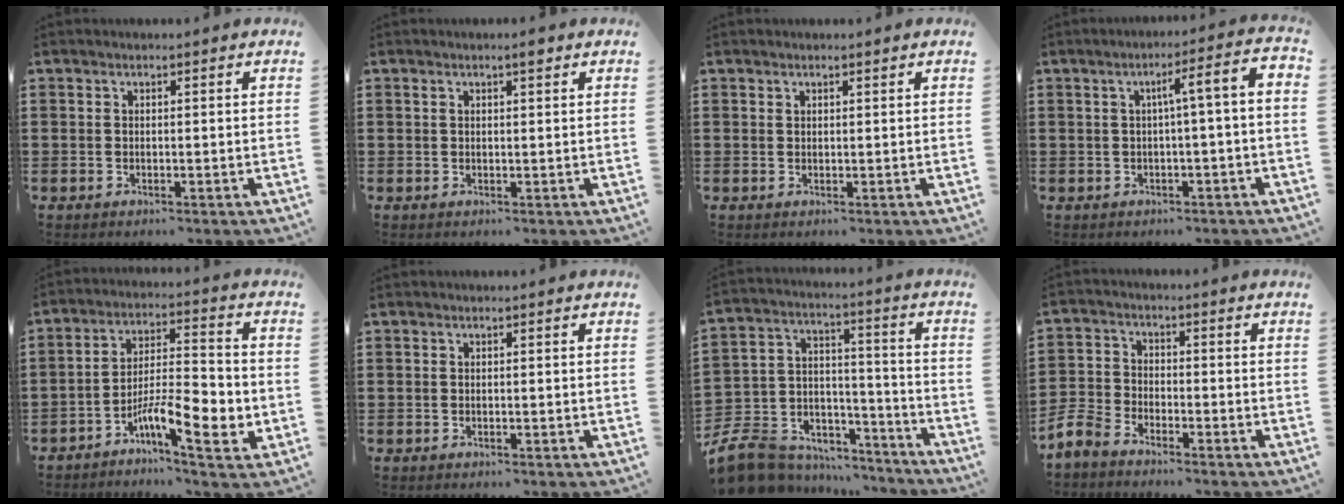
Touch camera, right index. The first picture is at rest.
{"total": 1.6, "force": [0.9, 0.4, 1.3], "torque": [-0.020, 0.000, 0.012]}
{"total": 0.5, "force": [0.4, 0.3, 0.1], "torque": [-0.003, 0.002, 0.008]}
{"total": 4.7, "force": [-0.7, 0.0, 4.6], "torque": [-0.079, -0.004, -0.022]}
{"total": 9.7, "force": [-4.0, 2.7, 8.4], "torque": [-0.147, 0.003, -0.070]}
{"total": 0.0}
{"total": 9.1, "force": [-7.3, 5.3, 1.5], "torque": [-0.058, 0.012, -0.139]}
{"total": 4.5, "force": [-4.3, 1.1, 0.9], "torque": [-0.049, -0.005, -0.095]}